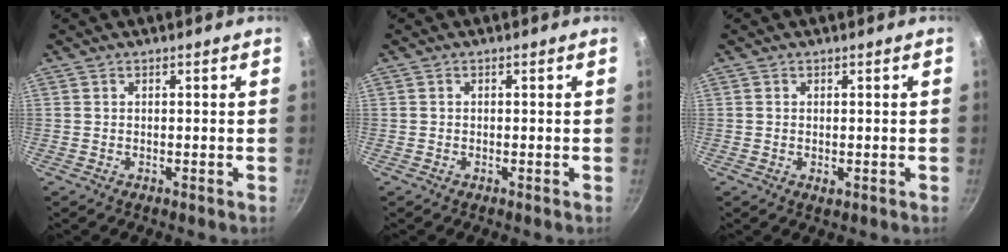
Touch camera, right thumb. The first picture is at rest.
{"total": 0.0}
{"total": 1.1, "force": [-0.1, 0.7, 0.9], "torque": [-0.013, -0.002, -0.002]}